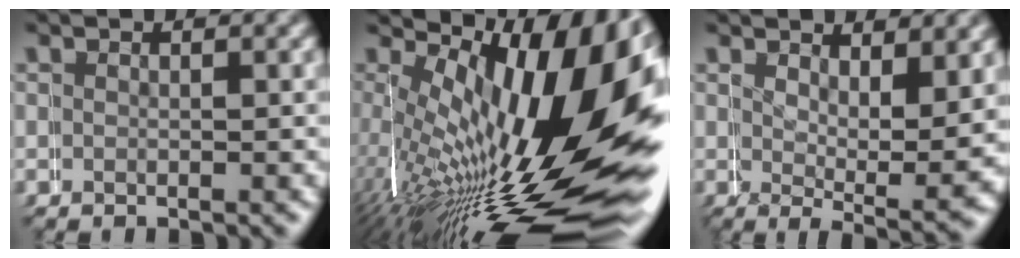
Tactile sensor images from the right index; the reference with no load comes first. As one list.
[{"total": 19.3, "force": [-3.1, 9.0, 16.8], "torque": [-0.232, -0.028, -0.019]}, {"total": 6.0, "force": [0.5, 2.4, 5.5], "torque": [-0.070, -0.024, 0.012]}]